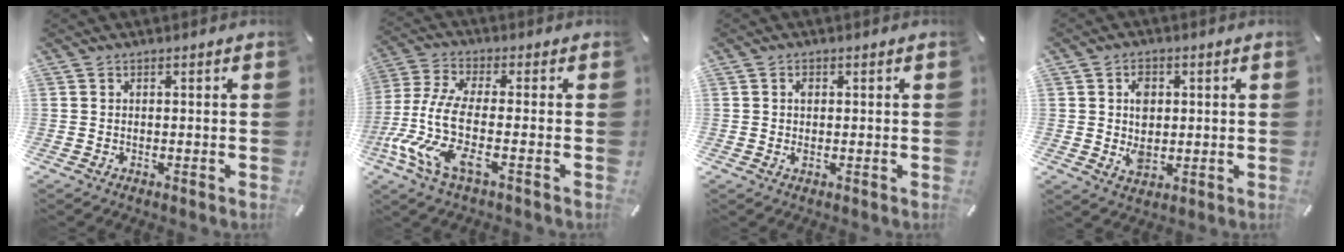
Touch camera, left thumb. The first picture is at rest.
{"total": 11.9, "force": [-2.1, 4.0, 11.0], "torque": [-0.266, -0.031, -0.047]}
{"total": 1.4, "force": [0.2, 0.7, 1.2], "torque": [-0.025, 0.003, 0.003]}
{"total": 6.2, "force": [0.8, 4.8, 3.8], "torque": [-0.054, 0.001, 0.013]}